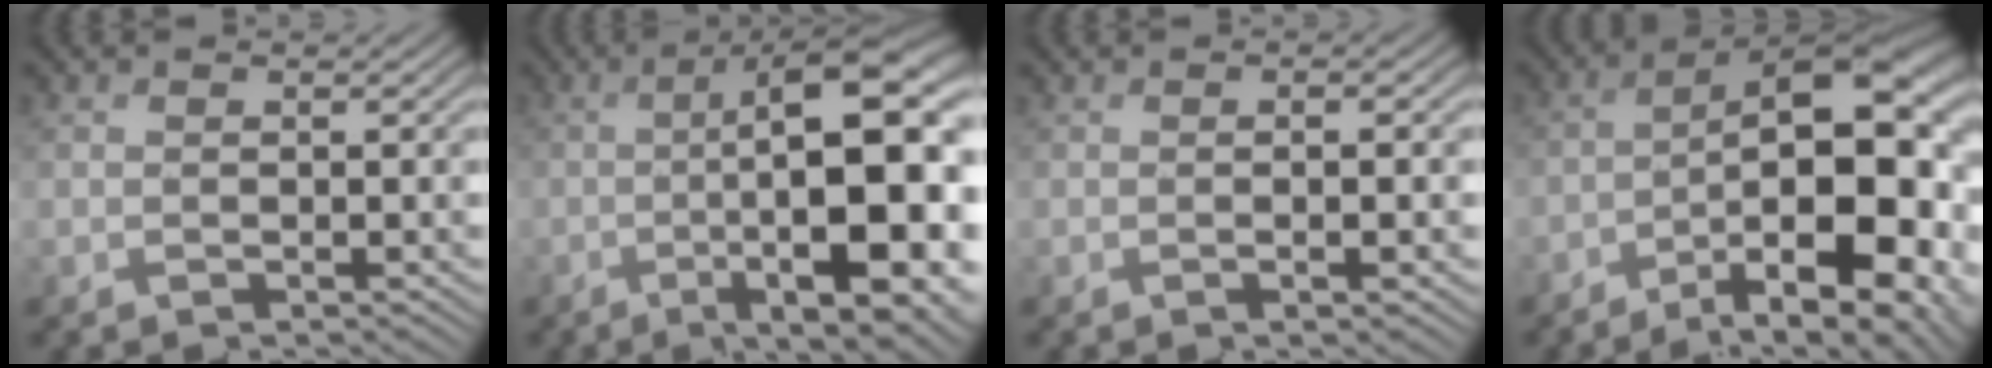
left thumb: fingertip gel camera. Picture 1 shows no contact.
{"total": 18.4, "force": [-3.2, 5.9, 17.1], "torque": [-0.219, -0.012, -0.037]}
{"total": 2.4, "force": [-0.3, 0.4, 2.3], "torque": [-0.042, 0.000, -0.007]}
{"total": 18.4, "force": [-6.2, 7.7, 15.5], "torque": [-0.201, -0.008, -0.084]}